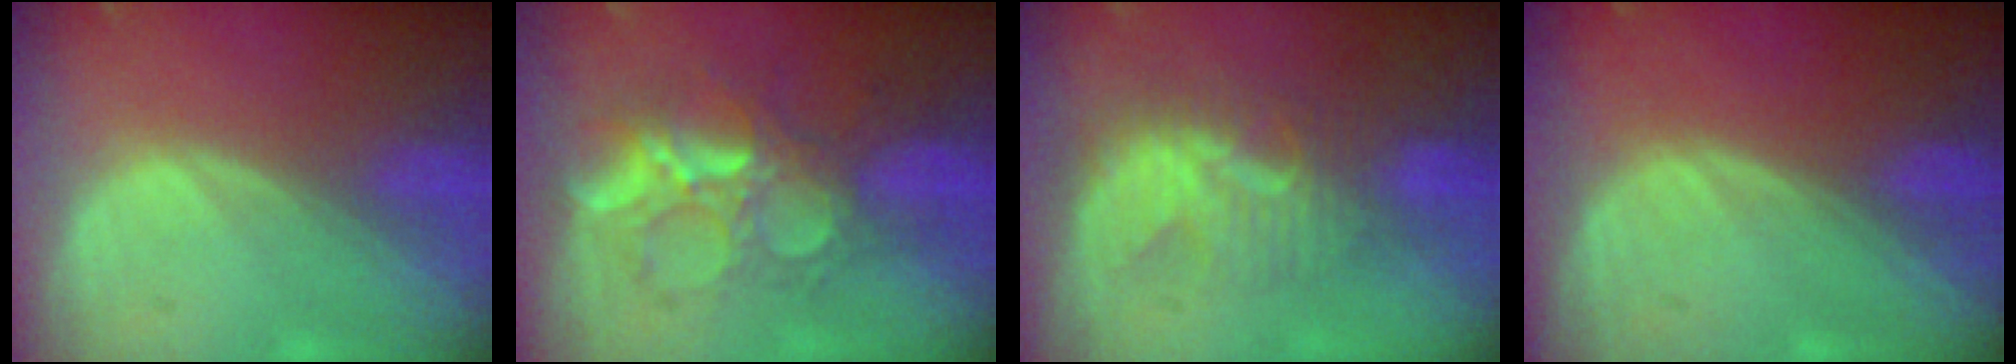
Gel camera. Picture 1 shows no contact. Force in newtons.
{"total": 8.9, "press": 8.2, "slide": 3.6}
{"total": 7.7, "press": 7.3, "slide": 2.3}
{"total": 0.0}